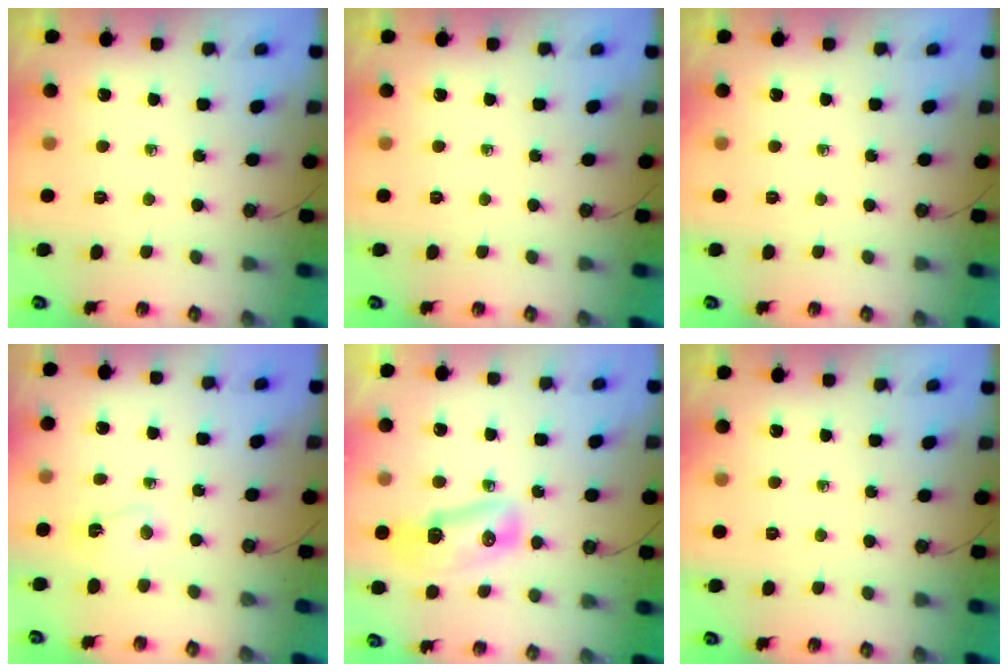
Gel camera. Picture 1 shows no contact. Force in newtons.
{"total": 0.0}
{"total": 0.0}
{"total": 2.0, "press": 2.0, "slide": 0.4}
{"total": 20.0, "press": 14.4, "slide": 13.8}
{"total": 0.0}